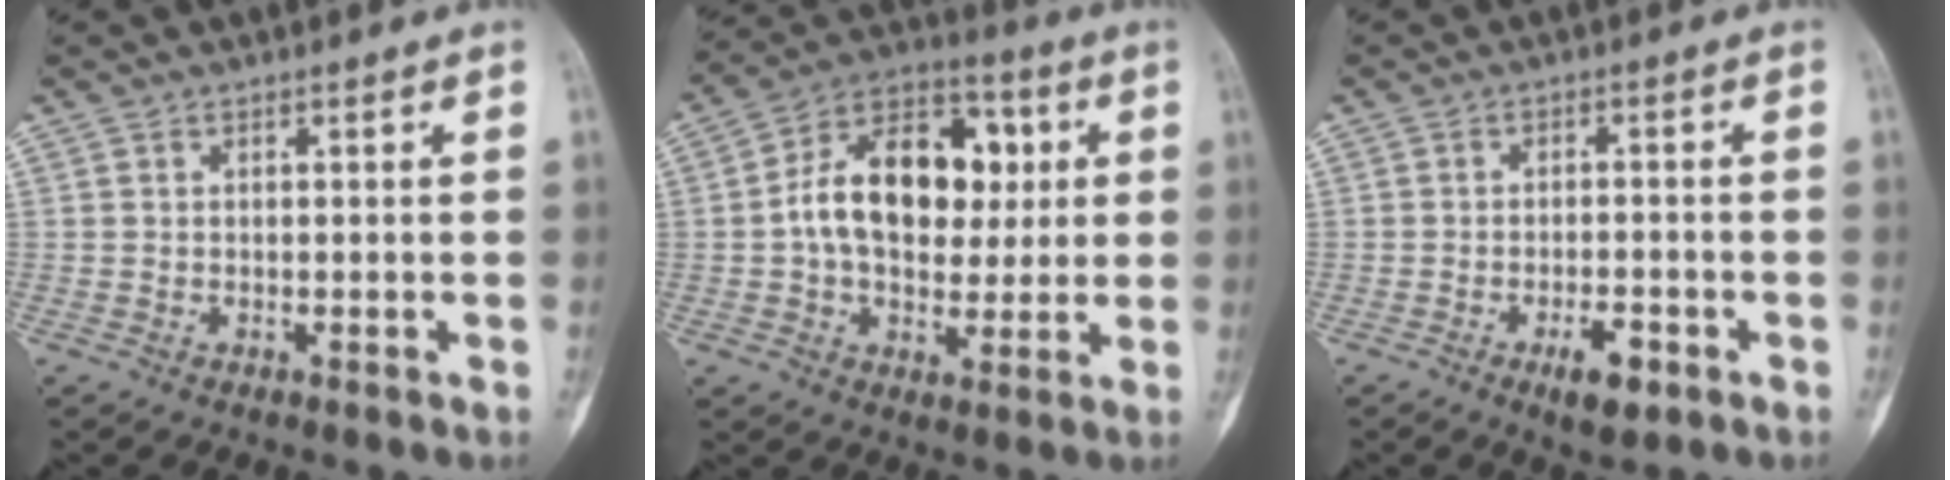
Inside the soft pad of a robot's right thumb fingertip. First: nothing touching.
{"total": 18.0, "force": [1.8, 12.0, 13.3], "torque": [-0.176, 0.026, 0.022]}
{"total": 5.2, "force": [-2.7, 2.1, 4.0], "torque": [-0.059, 0.011, -0.039]}